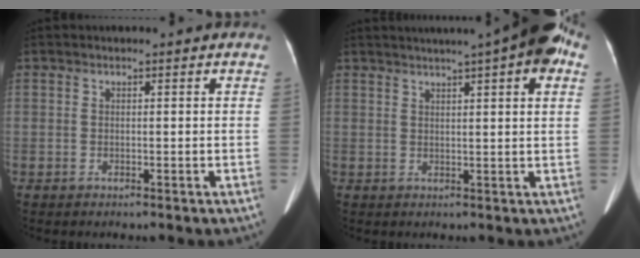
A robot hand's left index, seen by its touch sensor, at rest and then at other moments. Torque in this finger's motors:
{"motor_torque": [0.99, -1.15, 0.24, 0.15]}